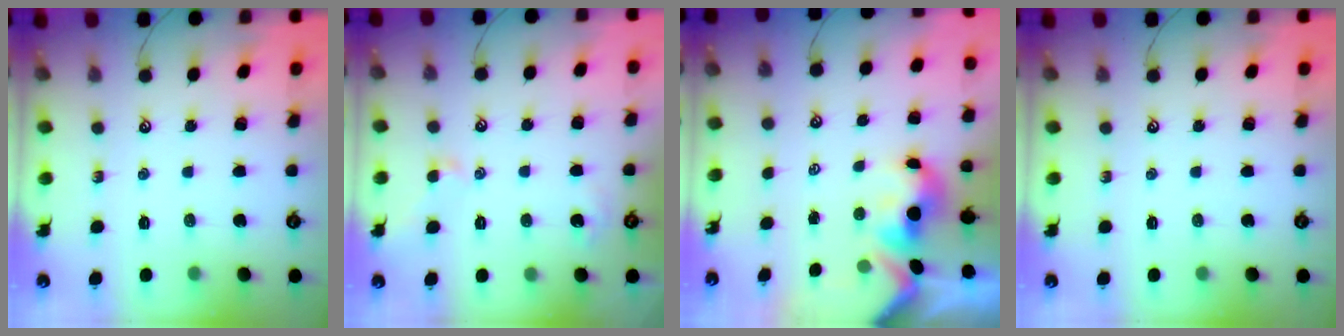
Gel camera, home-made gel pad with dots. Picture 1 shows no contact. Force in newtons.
{"total": 2.9, "press": 2.8, "slide": 0.8}
{"total": 1.7, "press": 1.5, "slide": 0.7}
{"total": 0.0}